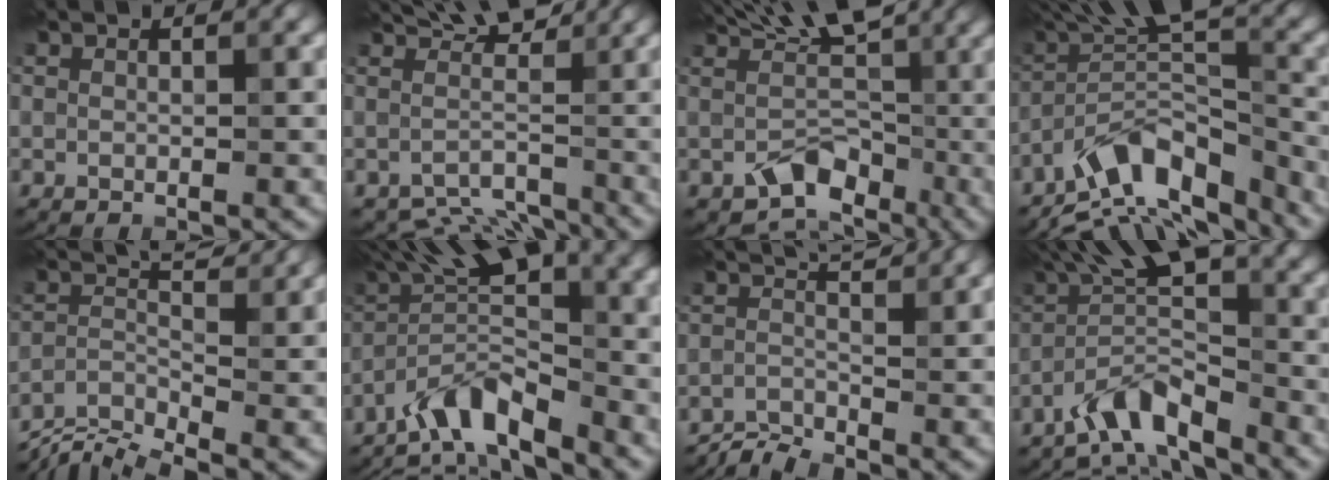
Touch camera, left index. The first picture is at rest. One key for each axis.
{"total": 3.7, "fx": -0.3, "fy": 2.5, "fz": 2.7, "tx": -0.026, "ty": -0.015, "tz": -0.002}
{"total": 5.7, "fx": -0.2, "fy": 4.1, "fz": 3.9, "tx": -0.042, "ty": -0.008, "tz": -0.007}
{"total": 10.5, "fx": -7.5, "fy": 3.3, "fz": 6.6, "tx": -0.099, "ty": 0.020, "tz": -0.147}
{"total": 4.9, "fx": -3.4, "fy": 1.5, "fz": 3.1, "tx": -0.061, "ty": -0.003, "tz": -0.079}
{"total": 8.3, "fx": -5.1, "fy": 1.8, "fz": 6.3, "tx": -0.105, "ty": 0.018, "tz": -0.107}
{"total": 2.0, "fx": -1.6, "fy": 0.3, "fz": 1.1, "tx": -0.025, "ty": 0.007, "tz": -0.039}
{"total": 6.6, "fx": -4.2, "fy": 1.5, "fz": 4.9, "tx": -0.085, "ty": 0.012, "tz": -0.088}